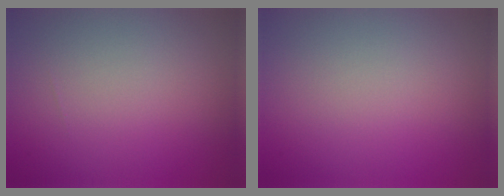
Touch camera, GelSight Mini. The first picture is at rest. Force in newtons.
{"total": 0.0}